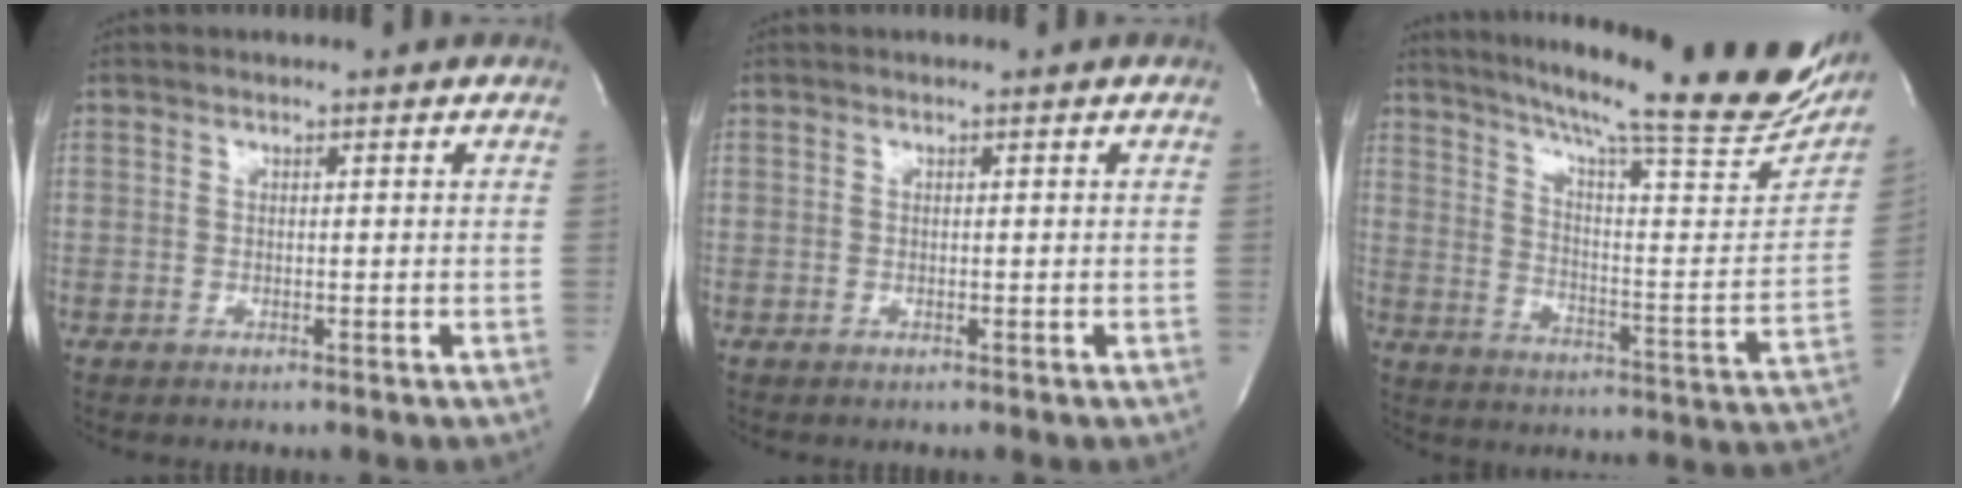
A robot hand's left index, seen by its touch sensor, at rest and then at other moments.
{"total": 0.0}
{"total": 29.5, "force": [24.7, 3.1, 15.8], "torque": [-0.247, -0.065, 0.318]}